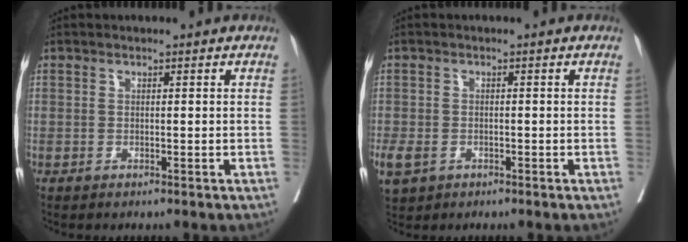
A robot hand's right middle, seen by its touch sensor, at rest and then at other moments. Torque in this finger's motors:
{"motor_torque": [1.03, -1.10, 0.34, 0.09]}